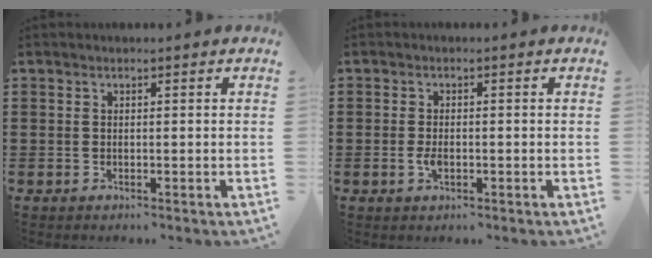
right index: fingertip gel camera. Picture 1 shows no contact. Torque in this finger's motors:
{"motor_torque": [2.14, 0.00, 0.48, 0.10]}